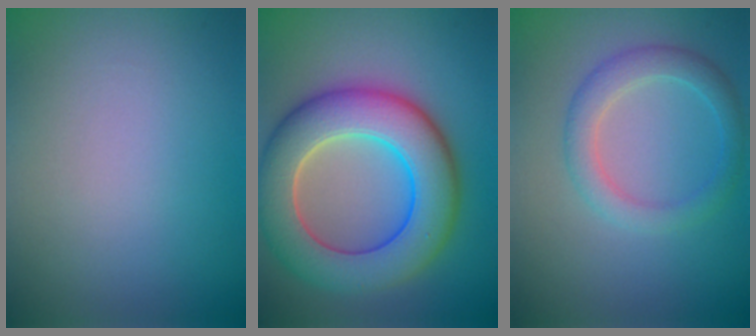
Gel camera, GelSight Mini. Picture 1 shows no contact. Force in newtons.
{"total": 10.4, "press": 10.3, "slide": 0.7}
{"total": 3.0, "press": 3.0, "slide": 0.0}